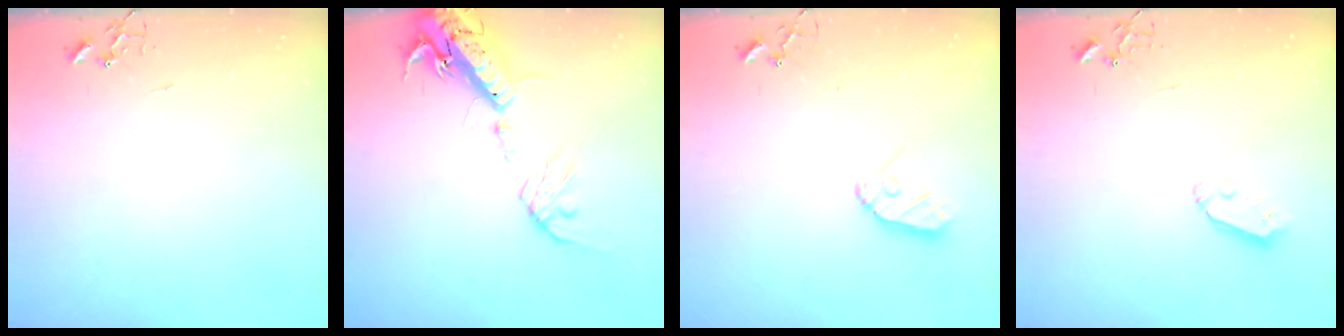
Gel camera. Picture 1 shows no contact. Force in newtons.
{"total": 18.1, "press": 17.7, "slide": 3.8}
{"total": 9.0, "press": 8.9, "slide": 0.8}
{"total": 5.2, "press": 5.1, "slide": 0.5}